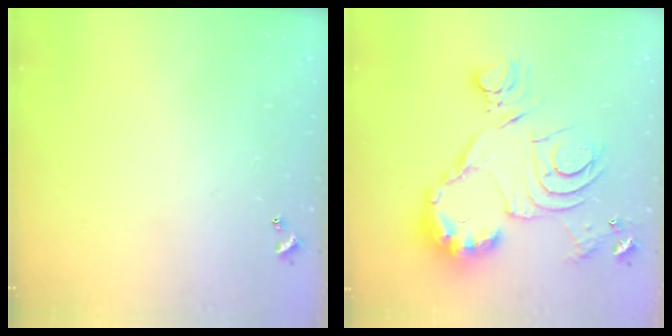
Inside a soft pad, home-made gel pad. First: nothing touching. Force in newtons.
{"total": 17.7, "press": 17.6, "slide": 1.4}